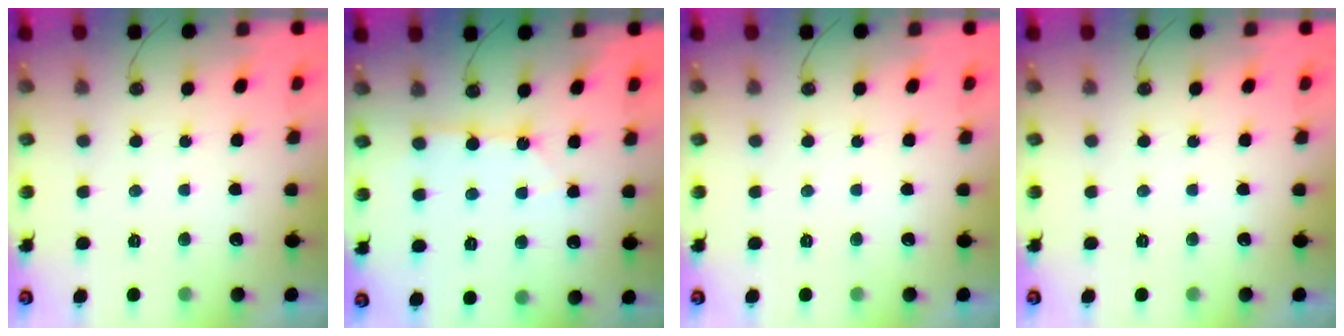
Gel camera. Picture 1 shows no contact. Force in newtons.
{"total": 2.2, "press": 2.2, "slide": 0.4}
{"total": 0.0}
{"total": 0.0}